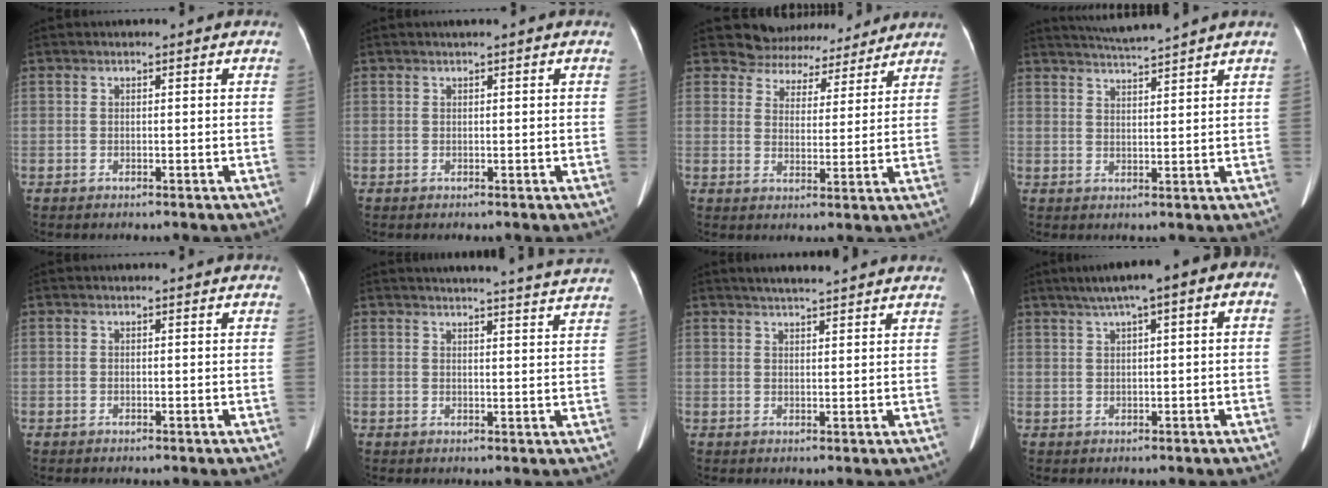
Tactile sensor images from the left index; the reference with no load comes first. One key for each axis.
{"total": 1.0, "fx": 0.8, "fy": -0.2, "fz": 0.6, "tx": -0.011, "ty": 0.010, "tz": 0.019}
{"total": 9.5, "fx": 8.8, "fy": 3.7, "fz": -0.2, "tx": 0.015, "ty": 0.010, "tz": 0.108}
{"total": 6.7, "fx": 6.2, "fy": -1.6, "fz": 2.2, "tx": -0.041, "ty": 0.006, "tz": 0.099}
{"total": 1.3, "fx": 1.3, "fy": 0.1, "fz": 0.1, "tx": -0.010, "ty": 0.006, "tz": 0.014}
{"total": 14.5, "fx": 13.9, "fy": -0.7, "fz": 4.0, "tx": -0.055, "ty": -0.035, "tz": 0.152}
{"total": 8.5, "fx": 7.6, "fy": 0.8, "fz": 3.7, "tx": -0.053, "ty": 0.026, "tz": 0.096}
{"total": 8.6, "fx": 3.5, "fy": 1.6, "fz": 7.7, "tx": -0.120, "ty": 0.041, "tz": 0.044}